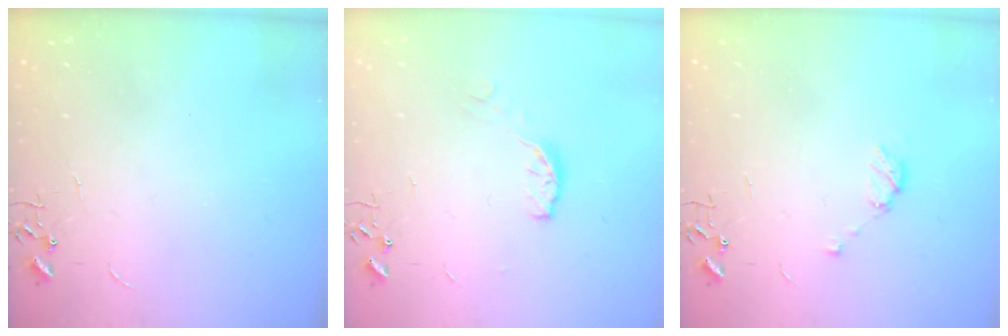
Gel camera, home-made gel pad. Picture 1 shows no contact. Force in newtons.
{"total": 6.2, "press": 6.2, "slide": 0.3}
{"total": 6.8, "press": 6.8, "slide": 0.9}